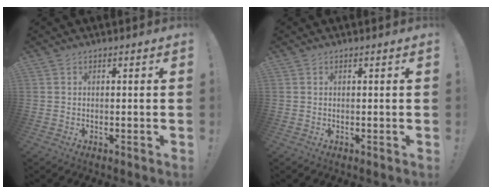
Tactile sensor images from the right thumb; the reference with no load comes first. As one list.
[{"total": 0.0}]